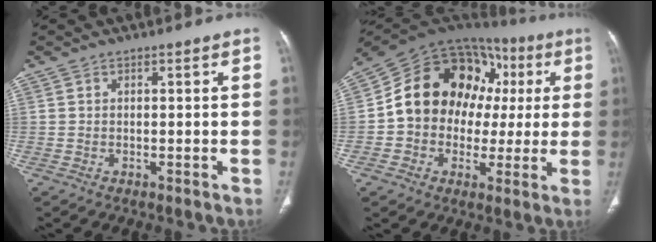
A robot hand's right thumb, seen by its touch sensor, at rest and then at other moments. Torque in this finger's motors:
{"motor_torque": [2.23, 2.78, 1.04, -0.64, 0.12]}